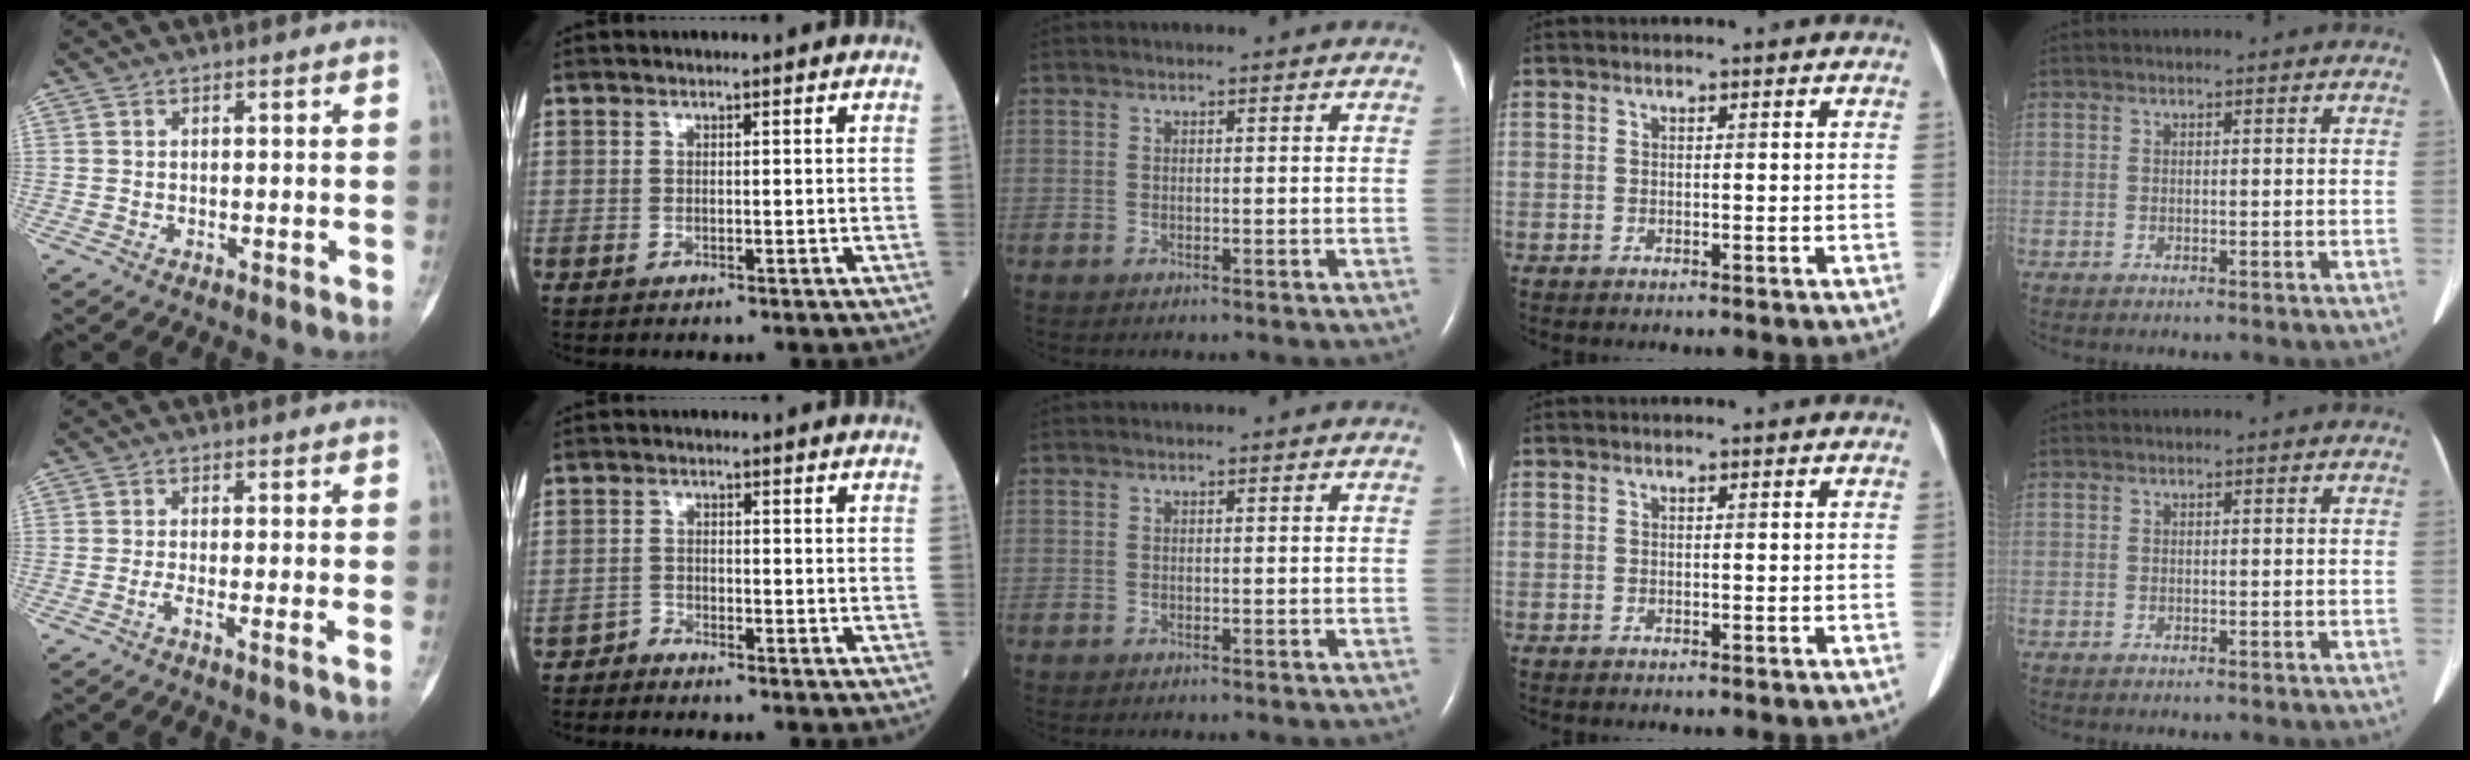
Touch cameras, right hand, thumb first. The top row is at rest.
{"thumb": {"total": 1.4, "force": [-0.5, -0.6, 1.1], "torque": [-0.034, -0.006, -0.018]}, "index": {"total": 1.5, "force": [-1.4, 0.0, -0.4], "torque": [0.014, -0.003, -0.028]}}